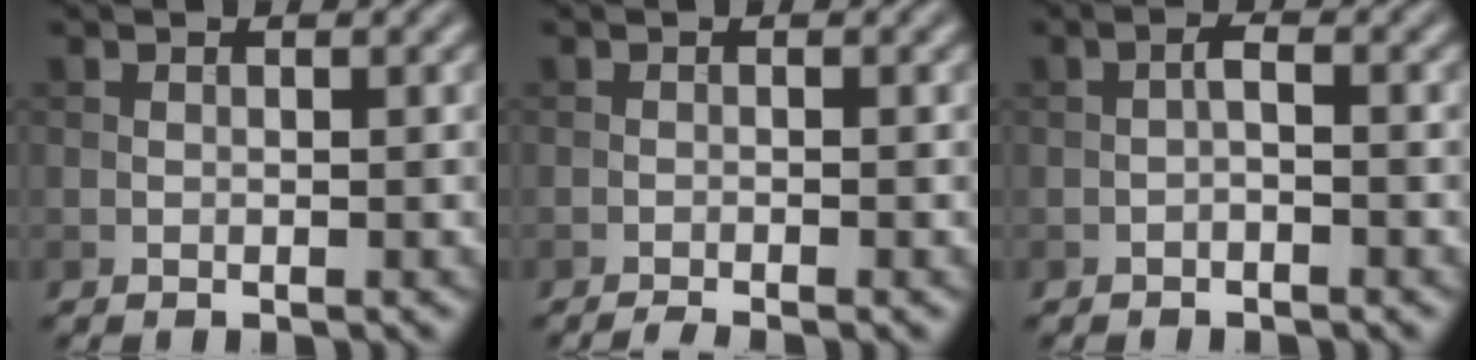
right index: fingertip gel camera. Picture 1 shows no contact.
{"total": 1.7, "force": [-1.3, 0.2, 1.1], "torque": [-0.014, 0.000, -0.025]}
{"total": 1.2, "force": [-0.6, 0.3, 1.0], "torque": [-0.019, 0.004, -0.012]}